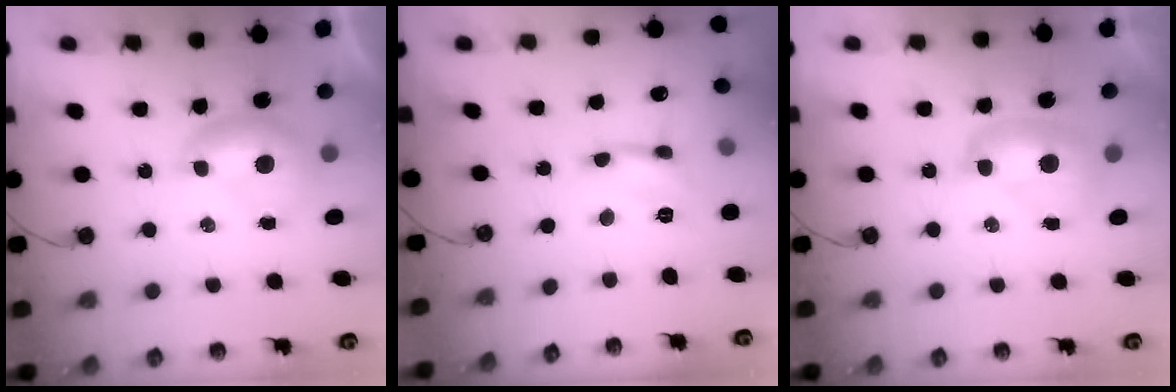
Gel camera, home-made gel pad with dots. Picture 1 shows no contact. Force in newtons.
{"total": 1.6, "press": 1.5, "slide": 0.4}
{"total": 2.3, "press": 2.3, "slide": 0.2}